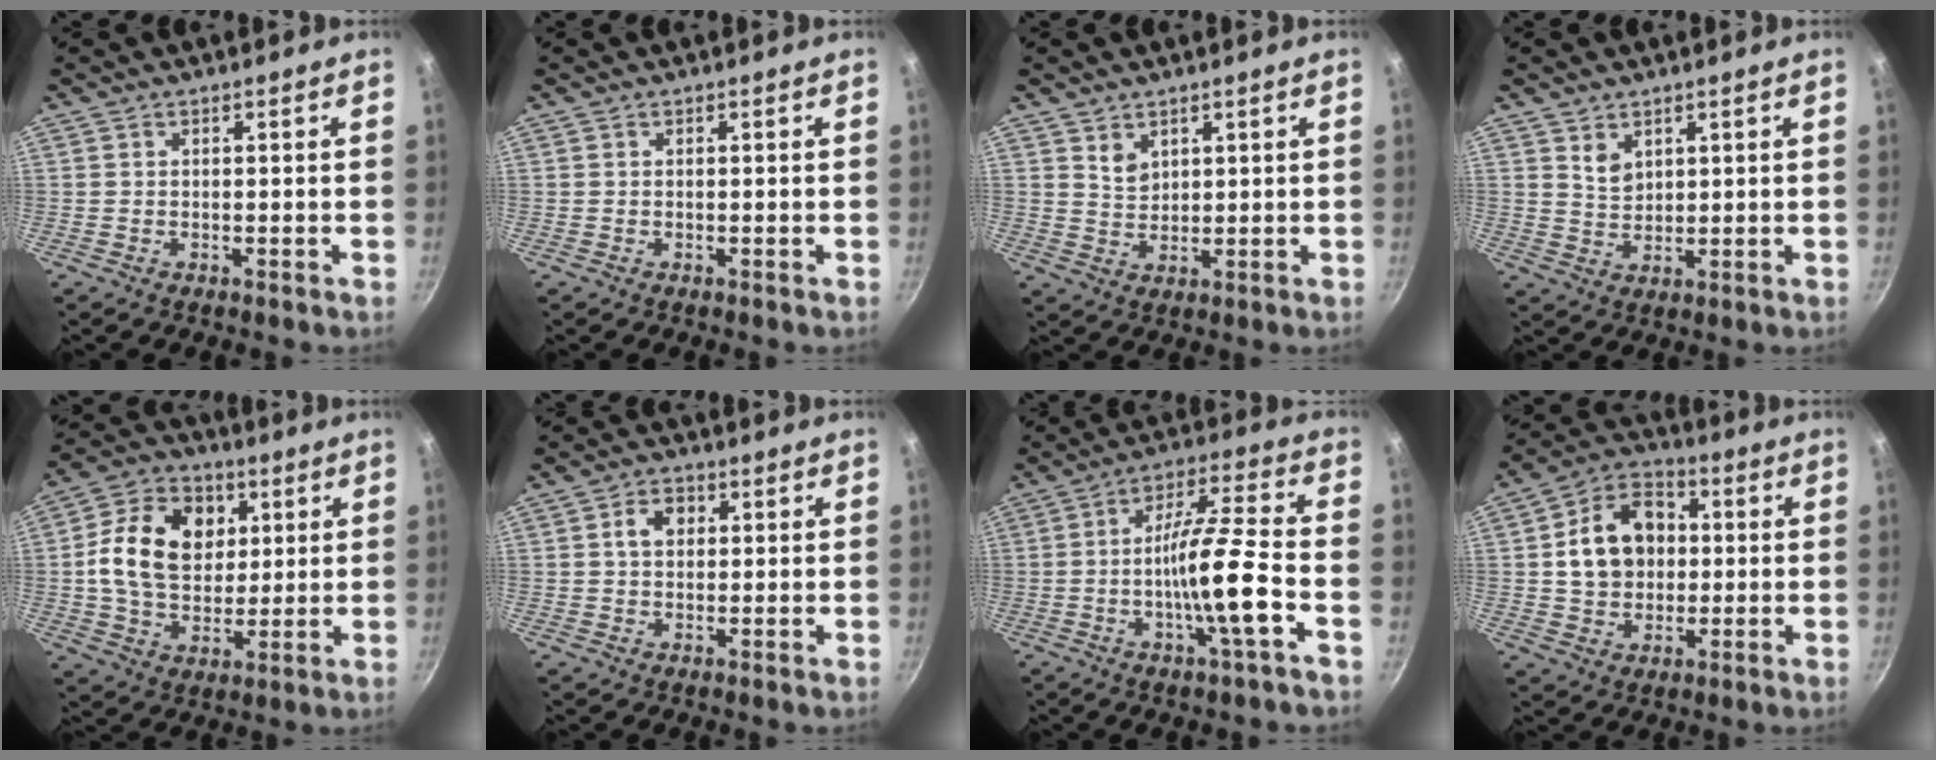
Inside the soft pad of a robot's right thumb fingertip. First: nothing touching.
{"total": 0.0}
{"total": 3.3, "force": [1.9, 2.4, 1.4], "torque": [-0.012, -0.013, 0.038]}
{"total": 3.5, "force": [2.0, 2.5, 1.6], "torque": [-0.017, -0.015, 0.041]}
{"total": 16.3, "force": [3.3, 12.2, 10.2], "torque": [-0.153, 0.004, 0.048]}
{"total": 4.5, "force": [0.9, 3.4, 2.8], "torque": [-0.028, 0.008, 0.010]}
{"total": 13.3, "force": [-4.0, 1.3, 12.7], "torque": [-0.214, 0.029, -0.076]}
{"total": 13.6, "force": [1.2, 10.7, 8.3], "torque": [-0.115, 0.025, 0.014]}